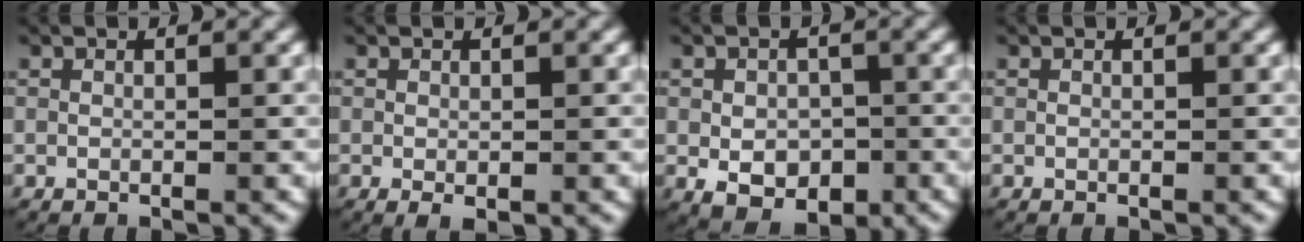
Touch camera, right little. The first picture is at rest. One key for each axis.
{"total": 1.3, "fx": -0.6, "fy": 0.6, "fz": 1.0, "tx": -0.016, "ty": -0.008, "tz": -0.005}
{"total": 5.6, "fx": -2.9, "fy": 3.7, "fz": 3.1, "tx": -0.055, "ty": -0.029, "tz": -0.031}
{"total": 0.0}